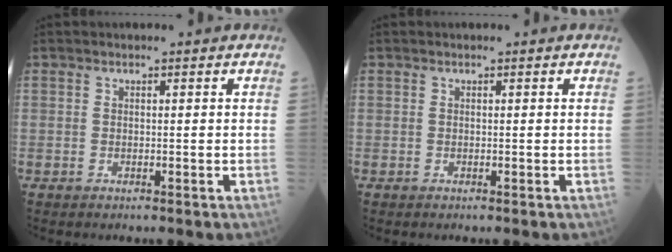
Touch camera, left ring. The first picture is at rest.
{"total": 0.0}